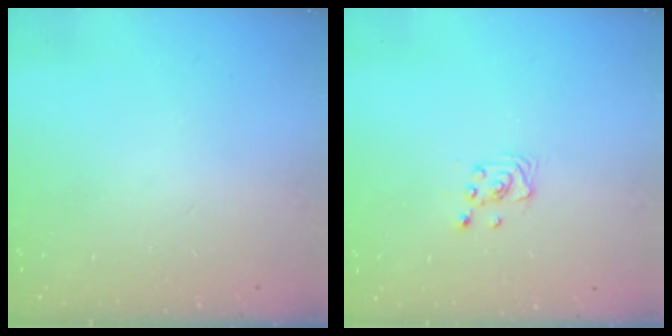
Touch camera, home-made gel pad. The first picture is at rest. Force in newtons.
{"total": 2.6, "press": 2.6, "slide": 0.3}